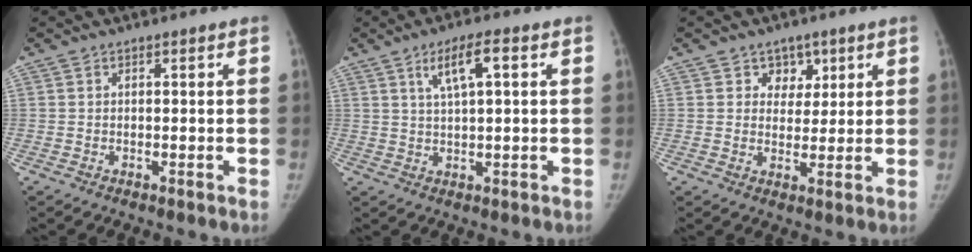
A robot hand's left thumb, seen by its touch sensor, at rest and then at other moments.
{"total": 6.0, "force": [2.2, 1.3, 5.4], "torque": [-0.098, 0.005, 0.042]}
{"total": 4.3, "force": [2.3, 3.6, 0.8], "torque": [0.024, -0.009, 0.033]}